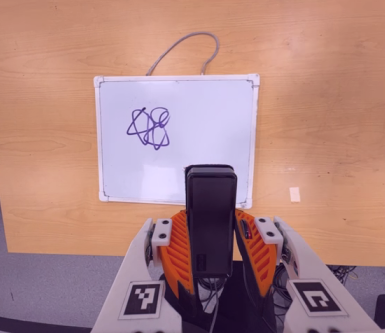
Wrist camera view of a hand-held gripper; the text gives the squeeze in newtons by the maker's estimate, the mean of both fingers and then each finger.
{"total": 3.2, "left": 1.7, "right": 4.7}